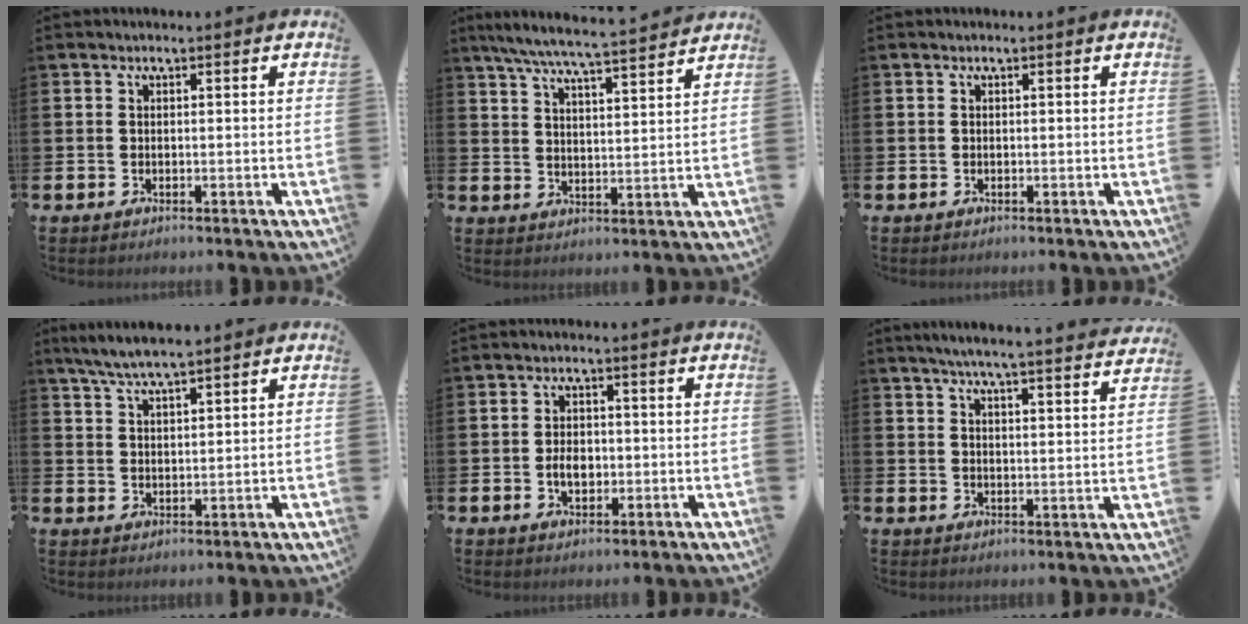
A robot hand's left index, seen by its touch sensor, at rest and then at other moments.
{"total": 7.2, "force": [6.6, 0.0, 2.7], "torque": [-0.068, -0.044, 0.115]}
{"total": 0.0}
{"total": 5.5, "force": [5.0, 0.5, 2.3], "torque": [-0.056, -0.013, 0.089]}
{"total": 3.2, "force": [-0.6, 2.1, 2.3], "torque": [-0.027, -0.002, -0.017]}
{"total": 5.7, "force": [5.5, -0.4, 1.7], "torque": [-0.047, -0.032, 0.094]}